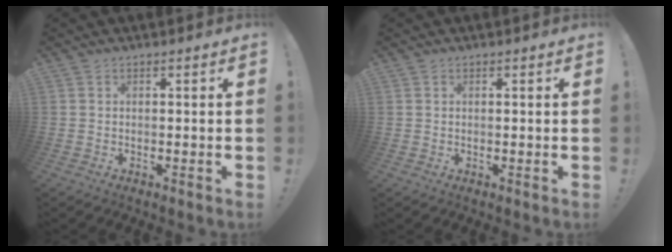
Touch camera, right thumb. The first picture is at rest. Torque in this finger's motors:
{"motor_torque": [1.02, 0.36, -0.04, -0.41, 0.00]}